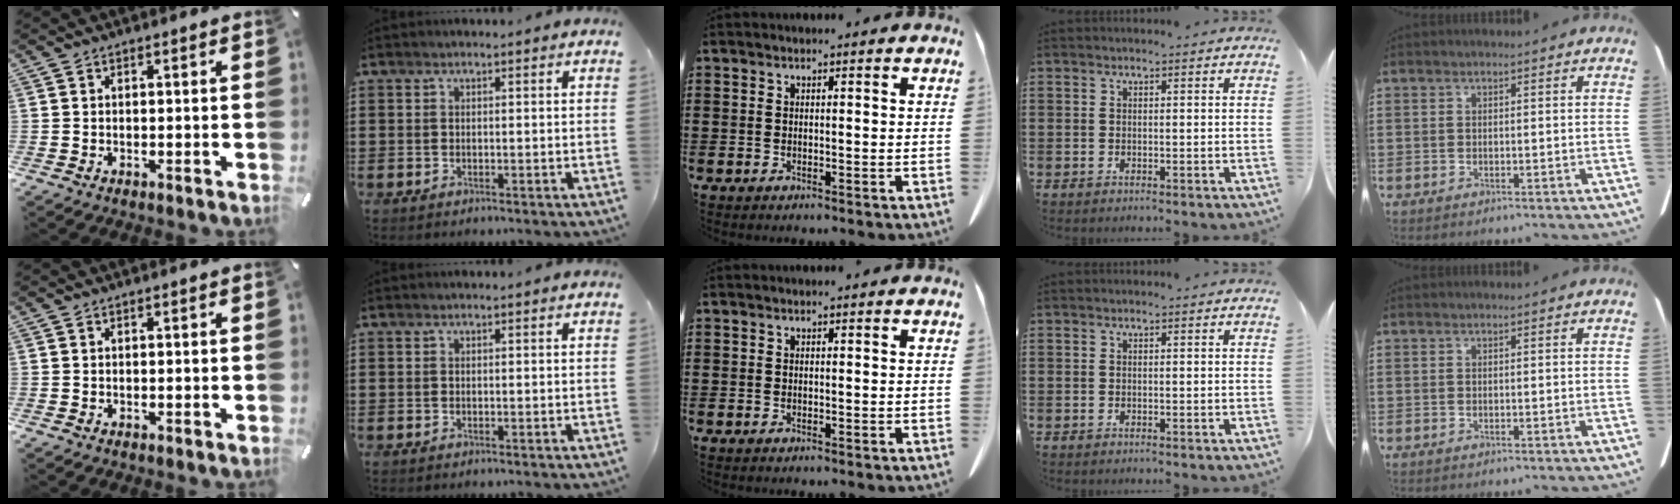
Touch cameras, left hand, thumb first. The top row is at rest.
{}